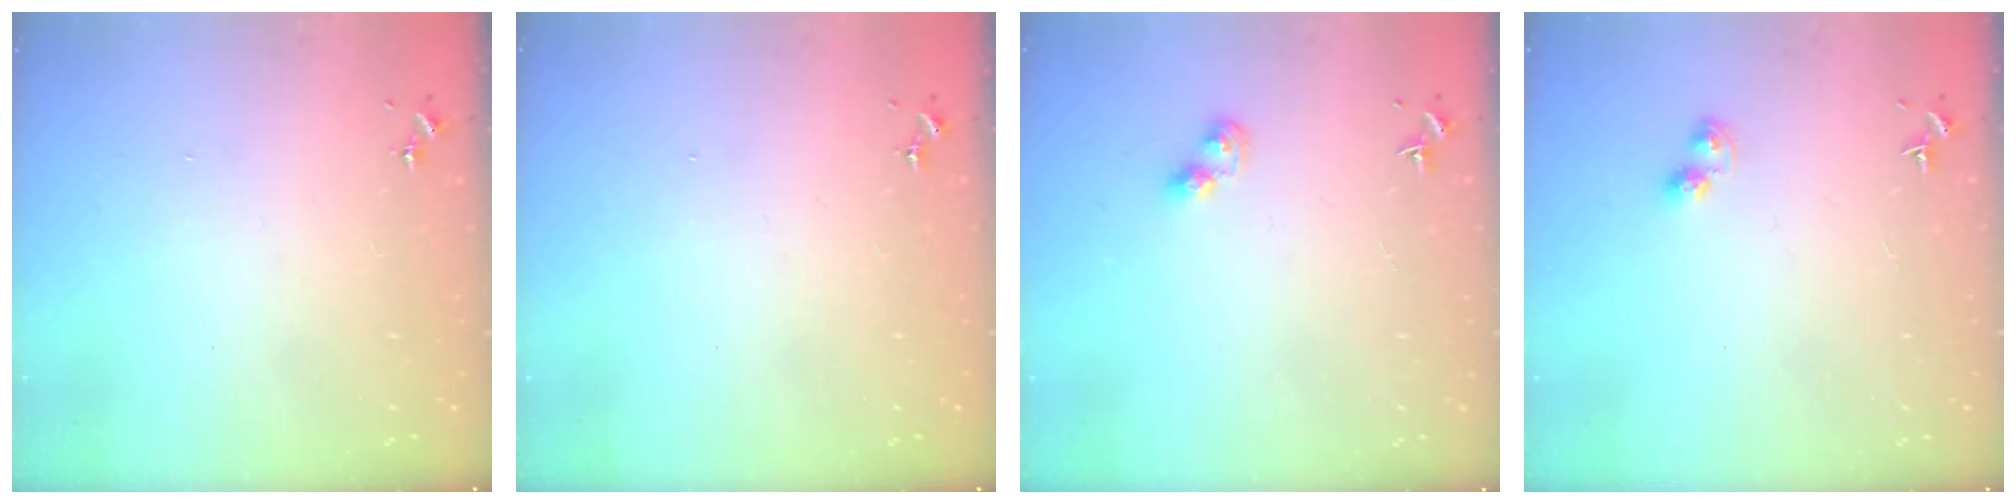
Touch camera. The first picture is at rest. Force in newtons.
{"total": 0.0}
{"total": 5.0, "press": 4.9, "slide": 0.4}
{"total": 4.0, "press": 4.0, "slide": 0.5}